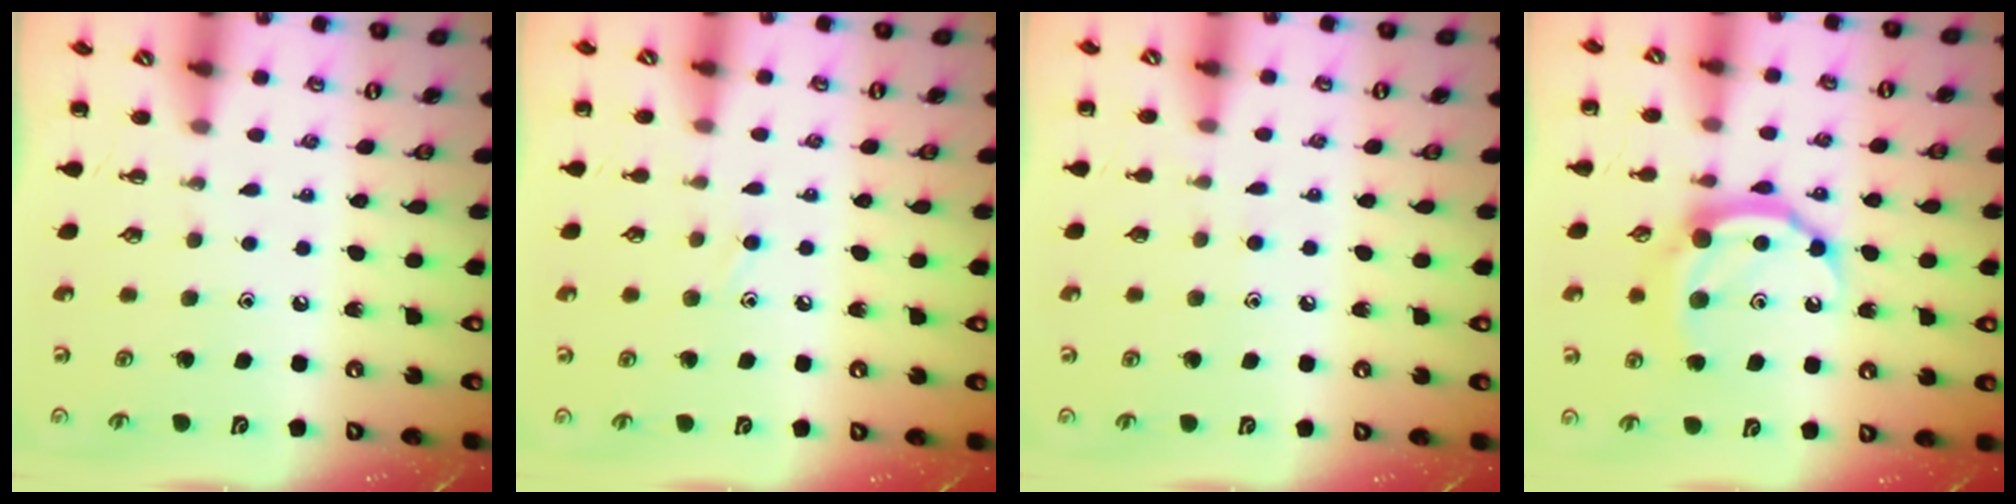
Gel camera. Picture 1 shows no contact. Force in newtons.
{"total": 7.6, "press": 7.2, "slide": 2.6}
{"total": 4.3, "press": 3.9, "slide": 1.8}
{"total": 11.1, "press": 11.1, "slide": 0.6}